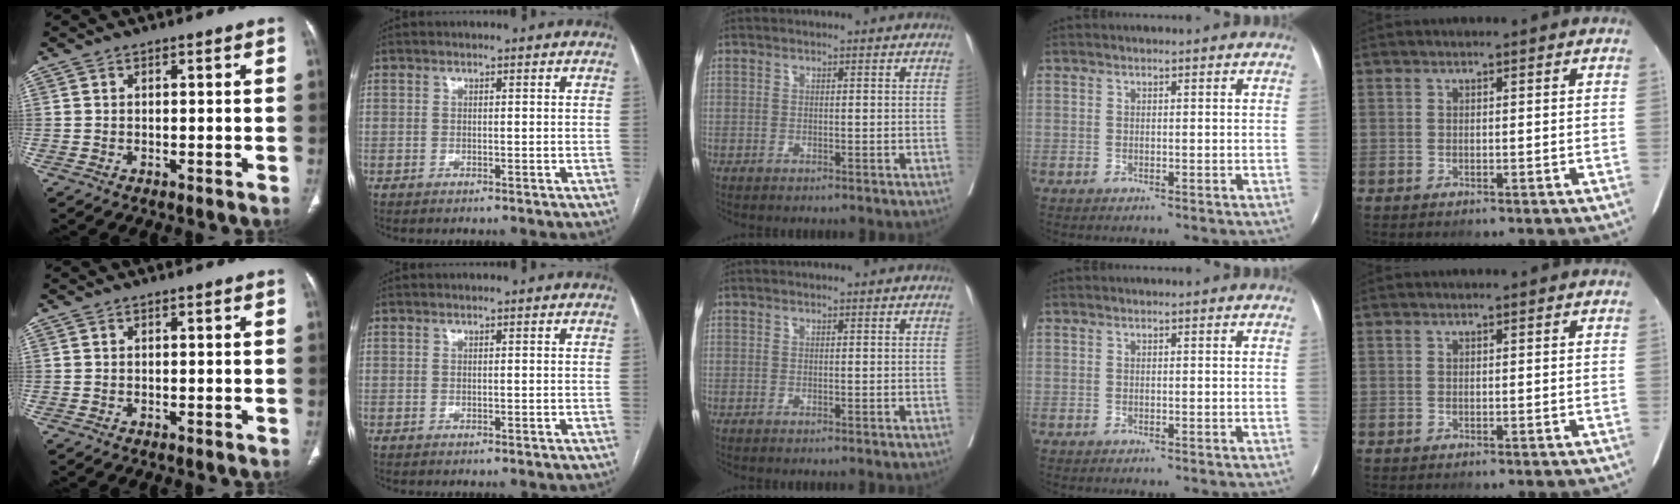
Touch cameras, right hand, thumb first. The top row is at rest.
{}